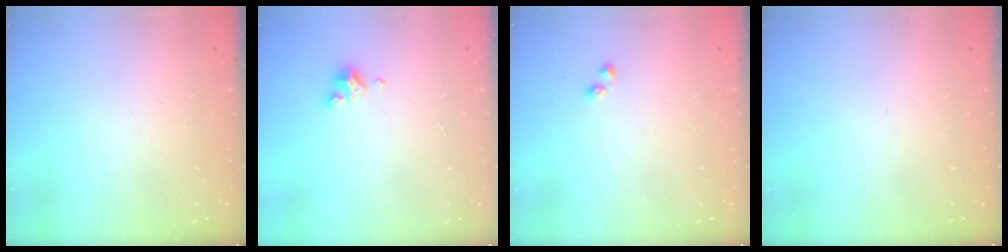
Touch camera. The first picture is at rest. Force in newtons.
{"total": 2.9, "press": 2.9, "slide": 0.3}
{"total": 1.0, "press": 0.9, "slide": 0.5}
{"total": 0.0}